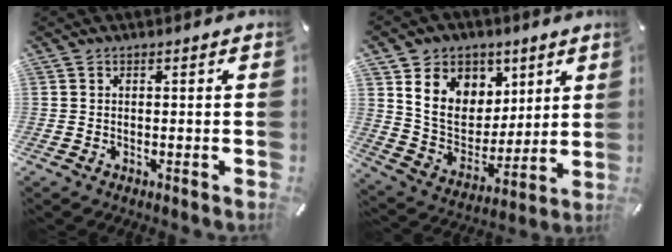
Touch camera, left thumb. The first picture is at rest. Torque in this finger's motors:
{"motor_torque": [0.76, 0.35, 1.59, -1.18, 0.40]}